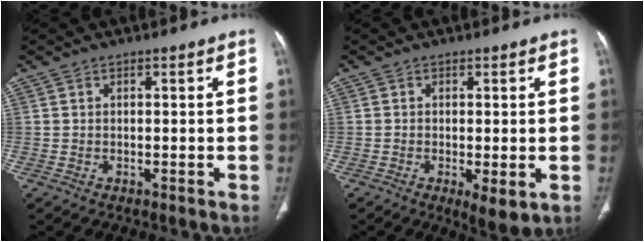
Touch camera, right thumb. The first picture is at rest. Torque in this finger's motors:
{"motor_torque": [-0.15, 0.36, -0.12, -0.03, 0.10]}